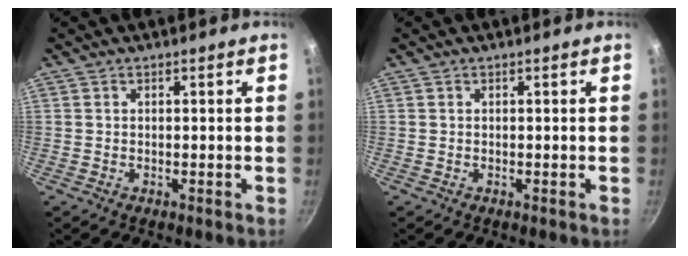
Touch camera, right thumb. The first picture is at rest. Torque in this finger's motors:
{"motor_torque": [-0.02, 0.02, 0.00, 0.00, 0.00]}